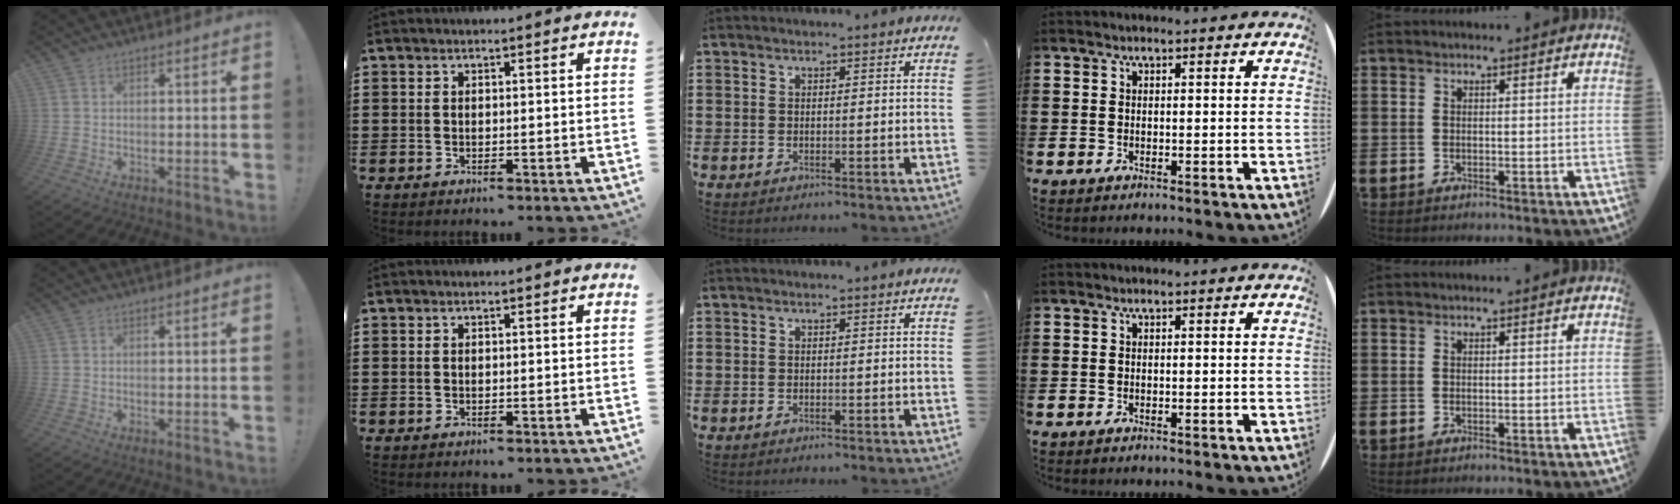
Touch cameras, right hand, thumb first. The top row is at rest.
{}